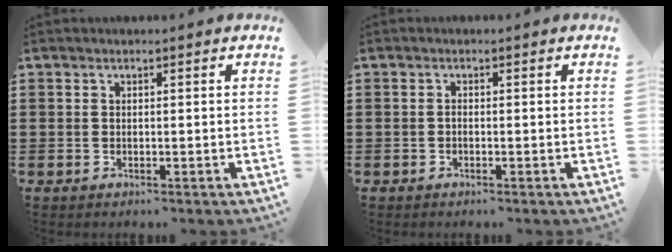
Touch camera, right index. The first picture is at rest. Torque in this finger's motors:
{"motor_torque": [0.05, 0.13, 0.07, 0.01]}